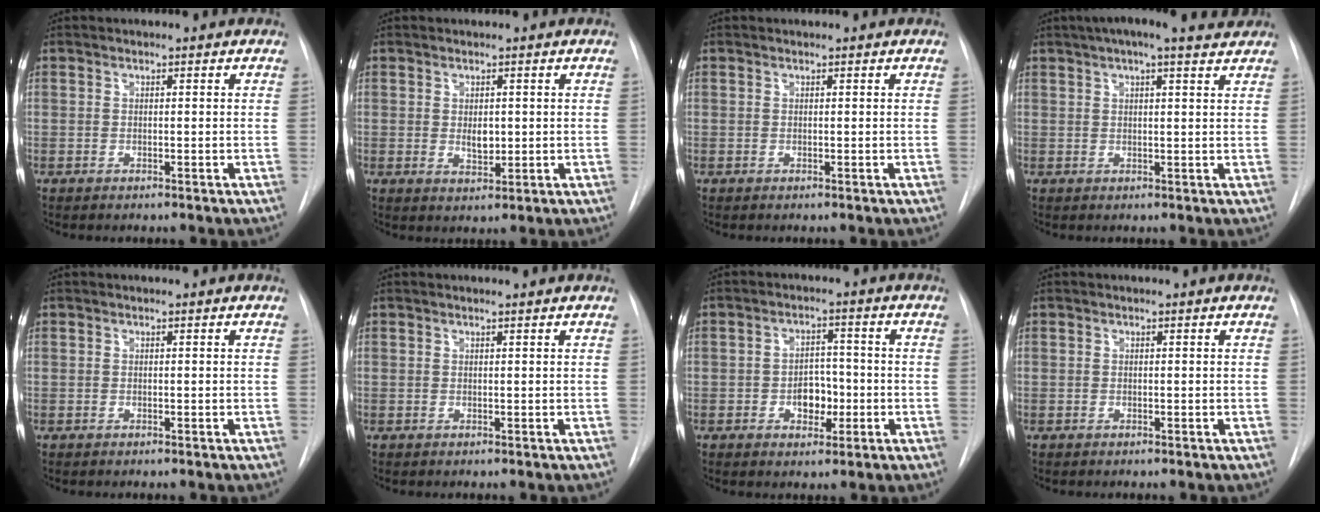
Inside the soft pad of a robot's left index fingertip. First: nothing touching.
{"total": 2.3, "force": [0.3, 1.4, 1.8], "torque": [-0.032, -0.010, 0.009]}
{"total": 0.0}
{"total": 9.3, "force": [7.6, 1.5, 5.1], "torque": [-0.082, 0.027, 0.093]}
{"total": 0.0}
{"total": 0.9, "force": [0.9, -0.2, 0.2], "torque": [-0.009, 0.003, 0.015]}
{"total": 4.7, "force": [-1.4, 3.1, 3.3], "torque": [-0.044, 0.007, -0.018]}
{"total": 0.0}